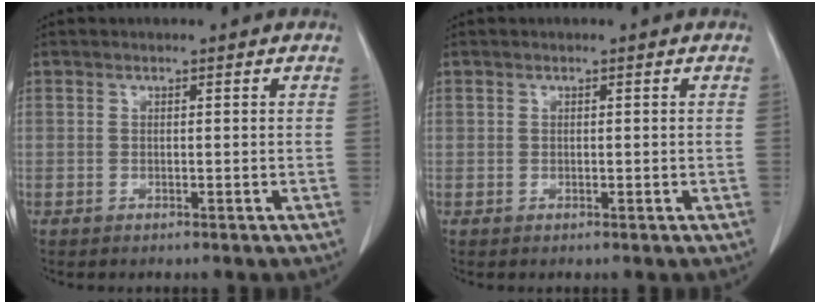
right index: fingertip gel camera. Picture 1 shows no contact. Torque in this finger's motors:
{"motor_torque": [-0.14, 0.16, -0.03, -0.01]}